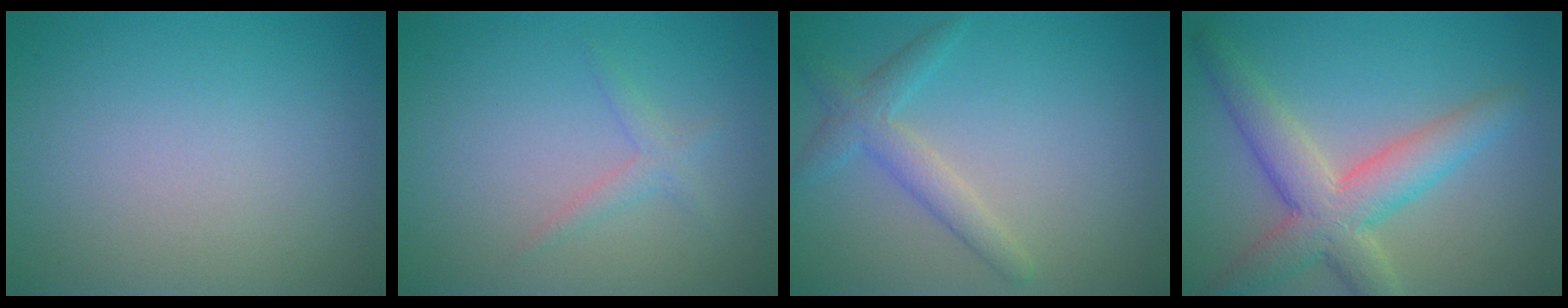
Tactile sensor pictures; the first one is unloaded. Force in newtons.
{"total": 1.3, "press": 1.3, "slide": 0.2}
{"total": 2.7, "press": 2.7, "slide": 0.1}
{"total": 6.1, "press": 6.1, "slide": 0.4}